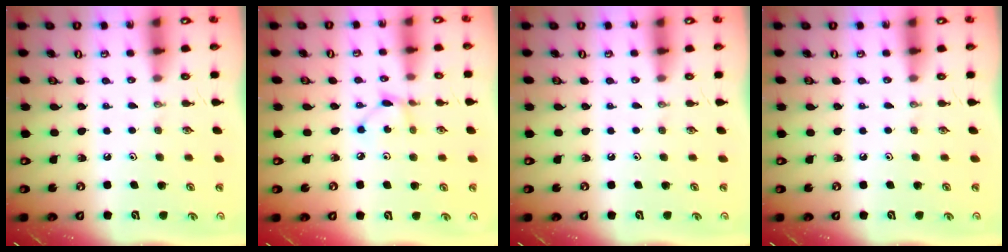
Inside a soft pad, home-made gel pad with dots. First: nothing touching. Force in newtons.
{"total": 3.3, "press": 3.3, "slide": 0.1}
{"total": 0.0}
{"total": 0.0}